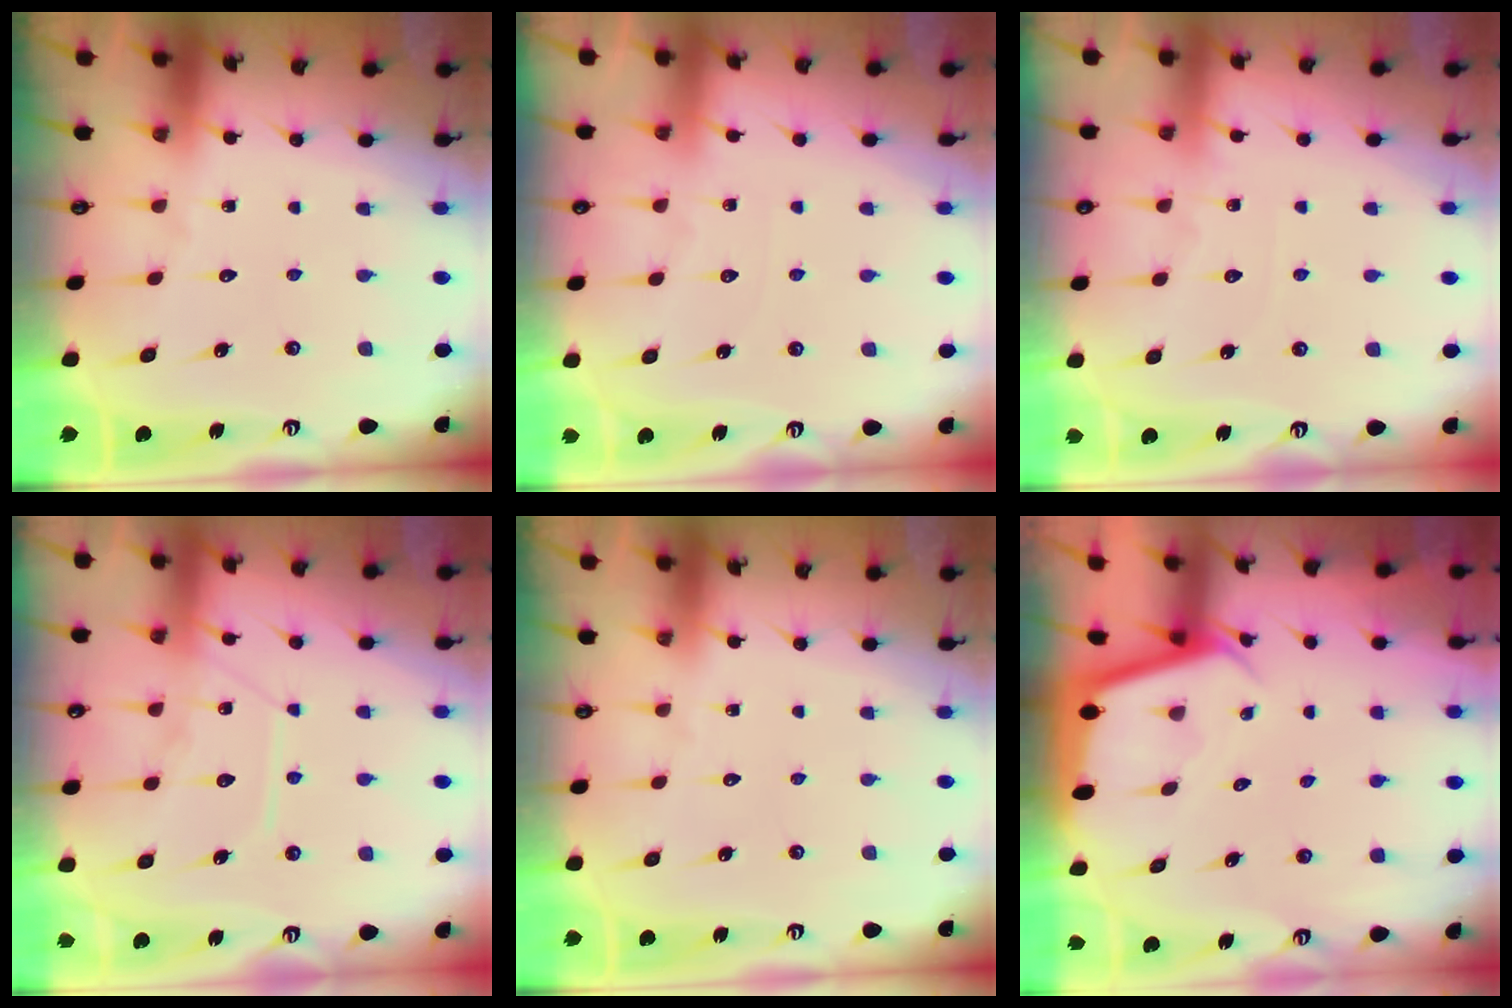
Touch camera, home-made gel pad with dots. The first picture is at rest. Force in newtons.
{"total": 2.9, "press": 2.8, "slide": 0.4}
{"total": 4.0, "press": 3.9, "slide": 0.5}
{"total": 11.0, "press": 11.0, "slide": 1.0}
{"total": 0.0}
{"total": 2.3, "press": 2.3, "slide": 0.1}